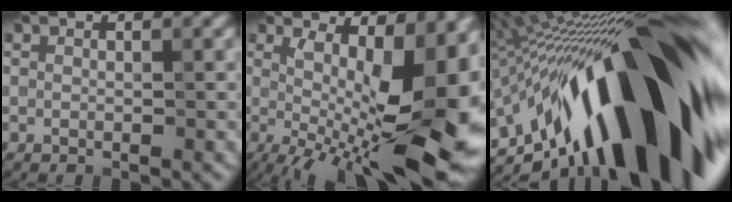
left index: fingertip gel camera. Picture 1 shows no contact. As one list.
[{"total": 16.6, "force": [-1.1, 5.8, 15.5], "torque": [-0.186, 0.001, -0.008]}, {"total": 21.1, "force": [-6.3, 7.4, 18.7], "torque": [-0.274, 0.017, -0.120]}]